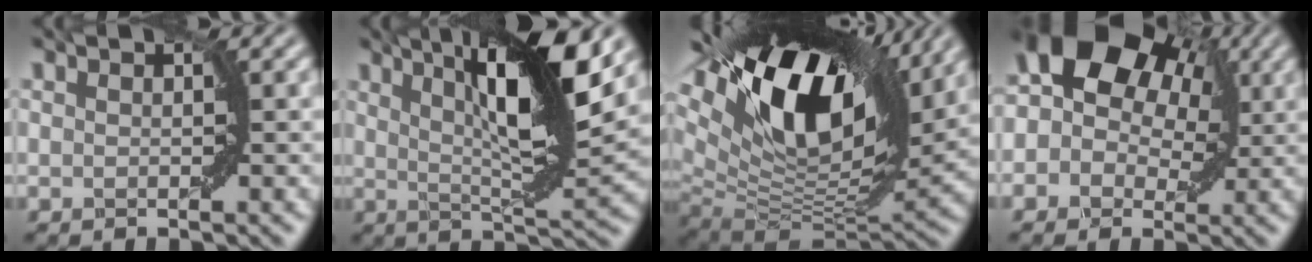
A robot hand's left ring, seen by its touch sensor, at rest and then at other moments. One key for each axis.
{"total": 10.2, "fx": 4.2, "fy": 1.7, "fz": 9.1, "tx": -0.131, "ty": -0.003, "tz": 0.072}
{"total": 16.2, "fx": 8.4, "fy": 7.4, "fz": 11.7, "tx": -0.226, "ty": 0.039, "tz": 0.143}
{"total": 12.6, "fx": 4.6, "fy": 9.0, "fz": 7.5, "tx": -0.107, "ty": 0.060, "tz": 0.043}